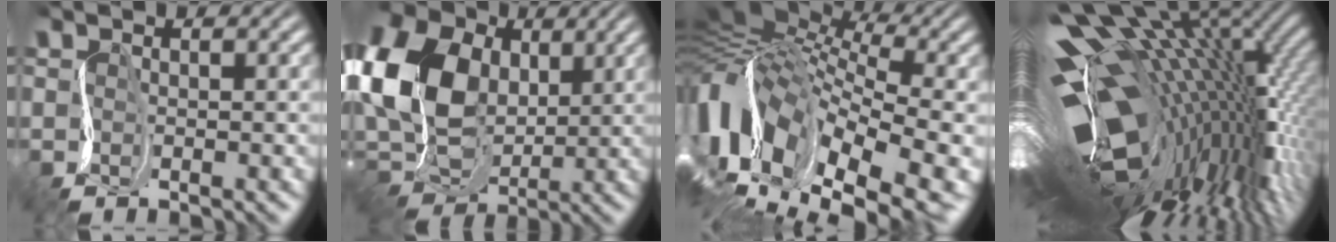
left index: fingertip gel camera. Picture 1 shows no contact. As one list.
[{"total": 13.8, "force": [3.4, 10.4, 8.5], "torque": [-0.215, 0.011, 0.058]}, {"total": 14.1, "force": [-0.4, 8.7, 11.1], "torque": [-0.209, 0.003, 0.032]}, {"total": 18.6, "force": [0.8, 7.8, 16.9], "torque": [-0.269, 0.001, 0.024]}]